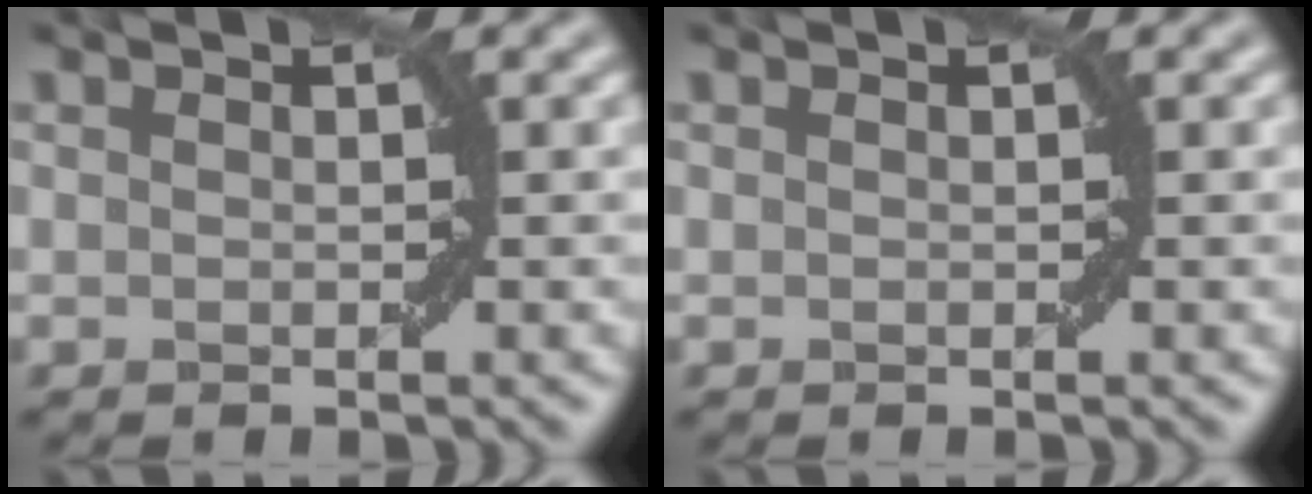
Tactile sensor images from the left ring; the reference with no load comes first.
{"total": 0.0}